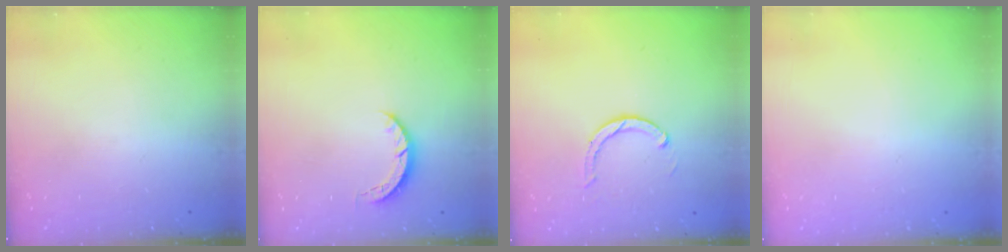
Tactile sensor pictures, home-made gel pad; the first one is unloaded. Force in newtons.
{"total": 3.1, "press": 3.0, "slide": 0.4}
{"total": 2.9, "press": 2.9, "slide": 0.4}
{"total": 2.6, "press": 2.6, "slide": 0.2}